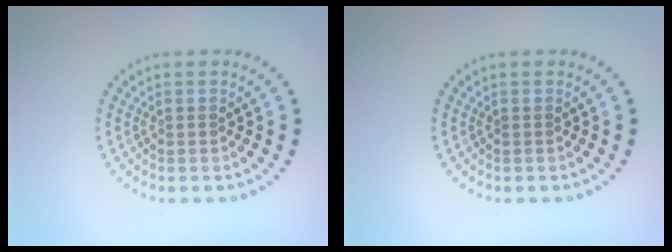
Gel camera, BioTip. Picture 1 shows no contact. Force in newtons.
{"total": 0.0}